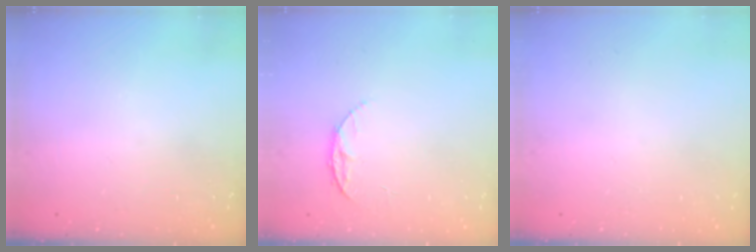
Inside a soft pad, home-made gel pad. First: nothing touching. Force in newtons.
{"total": 6.5, "press": 6.5, "slide": 0.7}
{"total": 0.0}